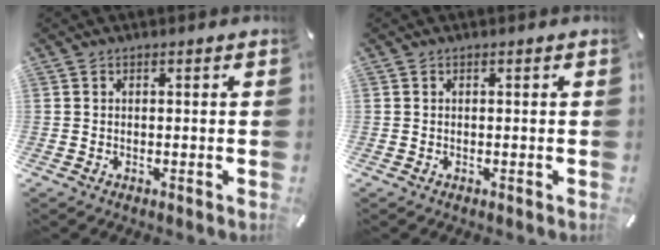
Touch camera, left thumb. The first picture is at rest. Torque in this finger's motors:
{"motor_torque": [0.00, 0.00, 0.00, 0.00, 0.00]}